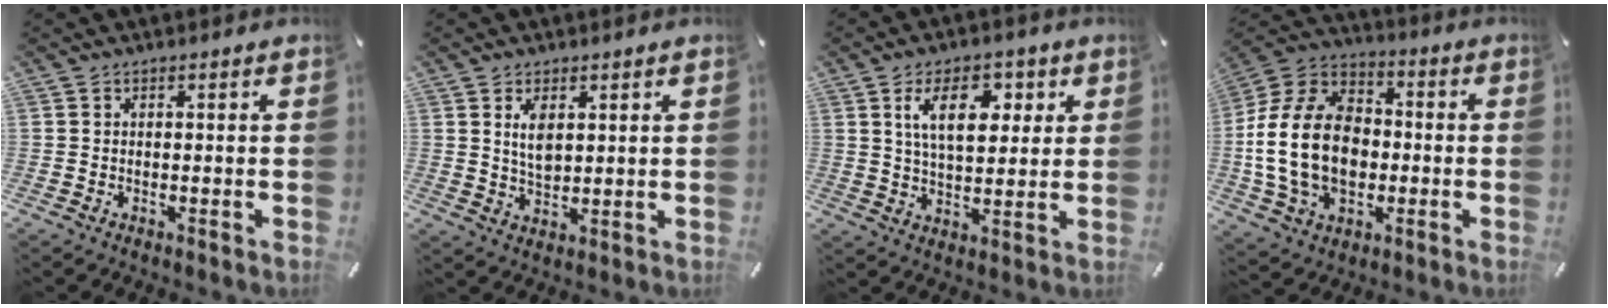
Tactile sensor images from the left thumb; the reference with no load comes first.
{"total": 5.0, "force": [1.7, 3.0, 3.6], "torque": [-0.069, -0.005, 0.025]}
{"total": 11.5, "force": [4.4, 6.7, 8.2], "torque": [-0.128, -0.001, 0.073]}
{"total": 19.7, "force": [-2.1, 14.7, 13.0], "torque": [-0.296, 0.018, -0.039]}